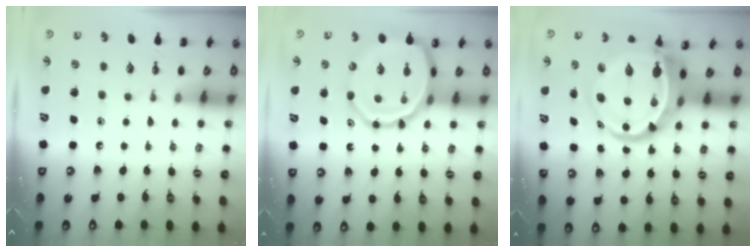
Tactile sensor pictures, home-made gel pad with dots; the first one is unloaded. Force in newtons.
{"total": 15.8, "press": 15.5, "slide": 2.9}
{"total": 10.7, "press": 10.3, "slide": 2.7}